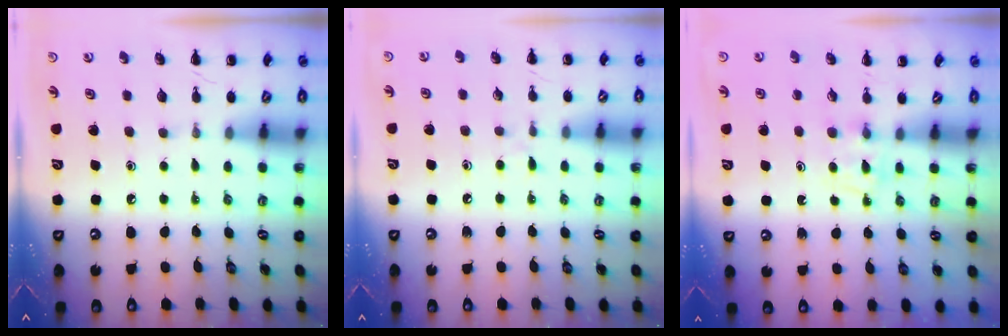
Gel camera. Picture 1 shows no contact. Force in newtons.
{"total": 4.4, "press": 3.9, "slide": 2.0}
{"total": 4.3, "press": 4.0, "slide": 1.6}